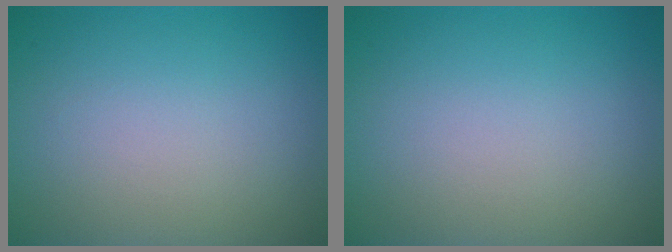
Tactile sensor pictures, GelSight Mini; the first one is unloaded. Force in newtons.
{"total": 0.0}